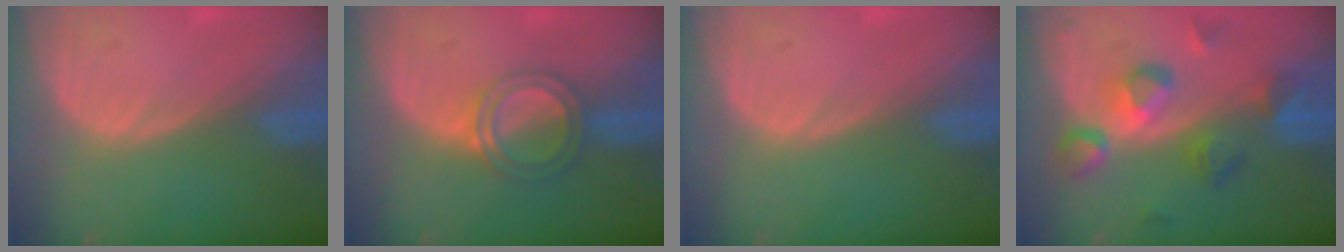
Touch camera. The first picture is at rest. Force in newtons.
{"total": 5.1, "press": 4.6, "slide": 2.1}
{"total": 0.0}
{"total": 7.7, "press": 7.7, "slide": 0.6}